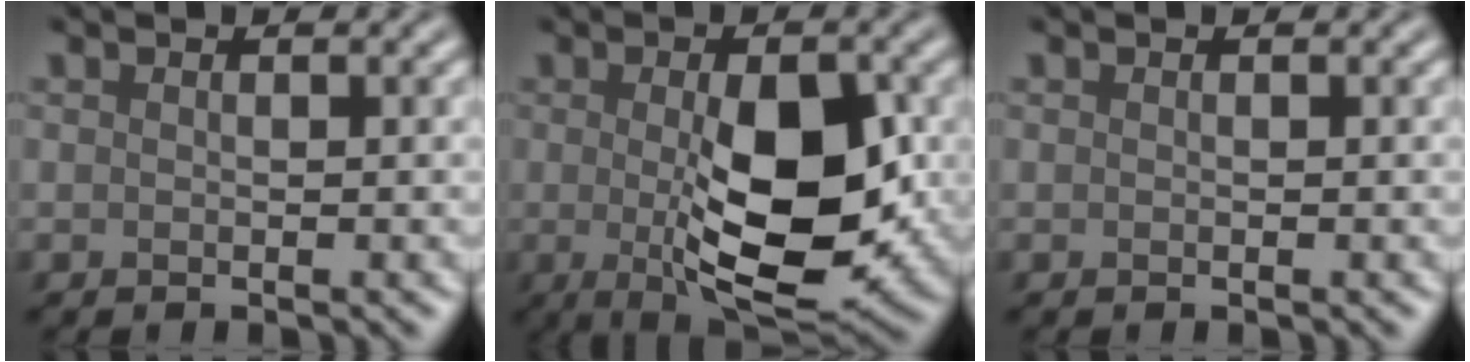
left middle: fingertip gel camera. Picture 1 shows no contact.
{"total": 9.6, "force": [-0.4, 4.0, 8.7], "torque": [-0.145, -0.015, 0.003]}
{"total": 0.0}